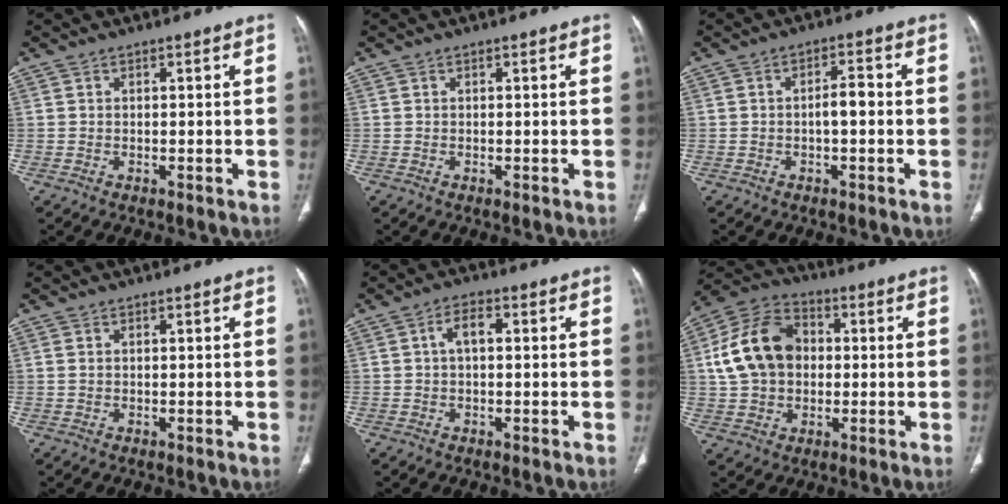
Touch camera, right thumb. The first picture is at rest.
{"total": 0.0}
{"total": 3.4, "force": [-0.6, 1.3, 3.1], "torque": [-0.047, 0.013, -0.013]}
{"total": 0.7, "force": [0.2, 0.4, 0.5], "torque": [-0.015, 0.007, 0.008]}
{"total": 3.6, "force": [0.4, 1.9, 3.0], "torque": [-0.049, 0.011, 0.003]}
{"total": 15.0, "force": [1.4, 11.2, 9.8], "torque": [-0.162, 0.023, 0.019]}